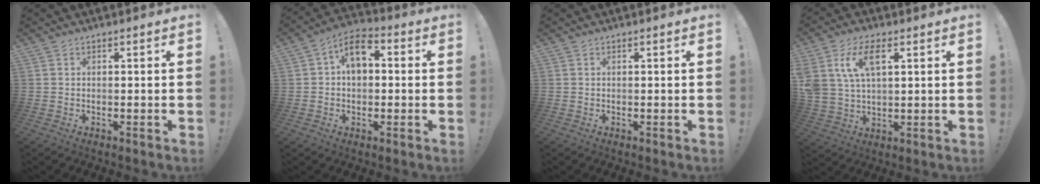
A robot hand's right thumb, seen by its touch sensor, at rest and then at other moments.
{"total": 9.1, "force": [1.7, 6.4, 6.2], "torque": [-0.085, 0.008, 0.032]}
{"total": 0.0}
{"total": 11.4, "force": [5.0, 6.3, 8.0], "torque": [-0.162, -0.003, 0.093]}